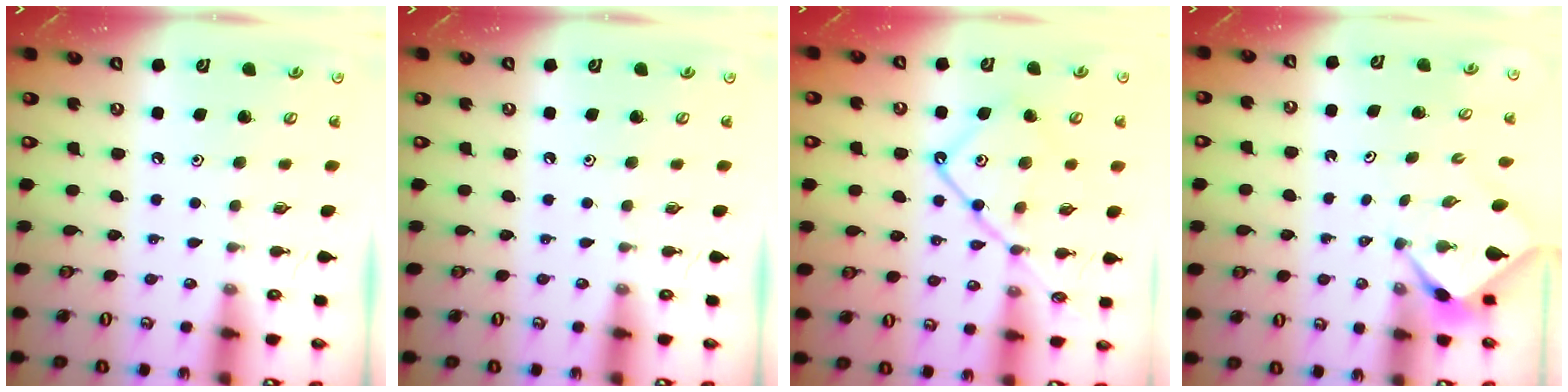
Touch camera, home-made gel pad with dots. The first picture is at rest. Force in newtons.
{"total": 0.0}
{"total": 14.4, "press": 14.3, "slide": 1.3}
{"total": 2.2, "press": 2.2, "slide": 0.2}